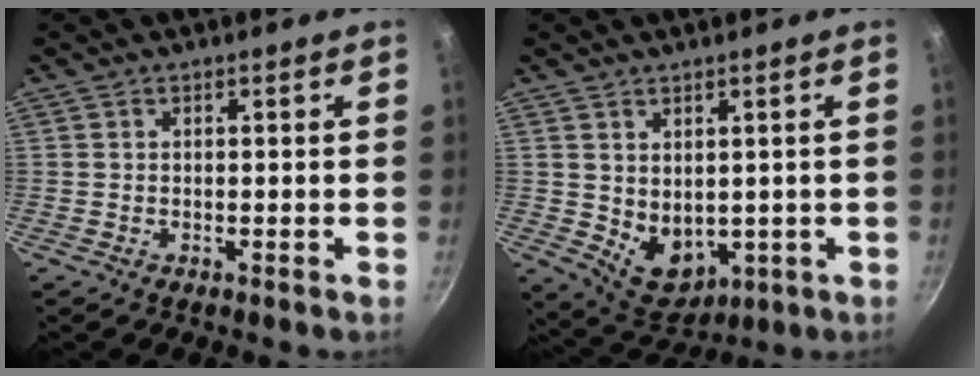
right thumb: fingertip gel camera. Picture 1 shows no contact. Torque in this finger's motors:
{"motor_torque": [-0.97, 0.56, 0.31, 0.54, 0.03]}